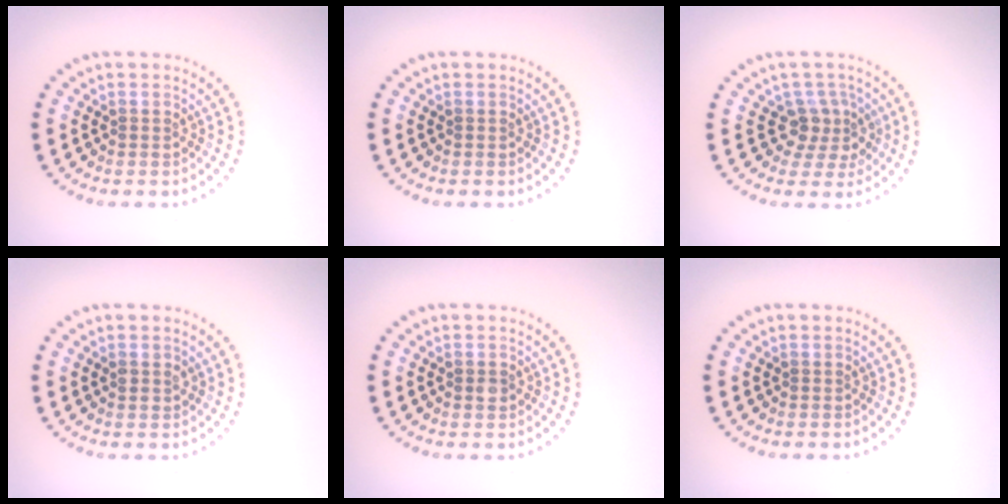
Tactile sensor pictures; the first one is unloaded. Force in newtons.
{"total": 0.0}
{"total": 2.8, "press": 2.1, "slide": 1.8}
{"total": 0.9, "press": 0.8, "slide": 0.3}
{"total": 0.7, "press": 0.7, "slide": 0.0}
{"total": 0.0}